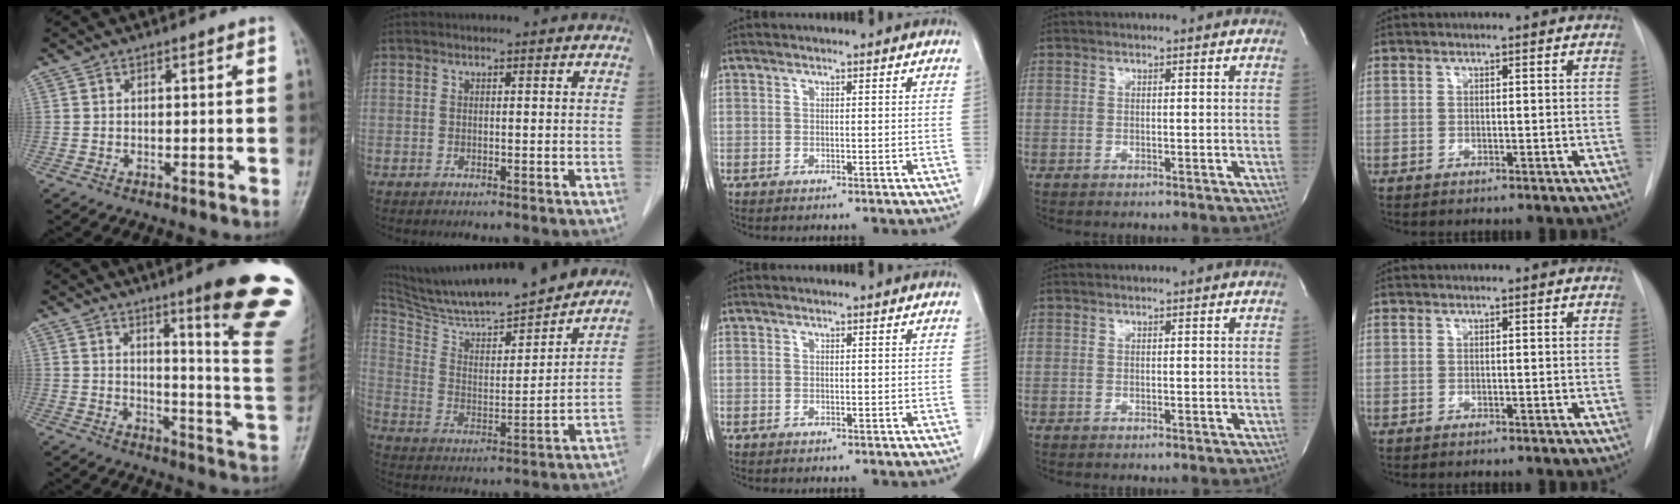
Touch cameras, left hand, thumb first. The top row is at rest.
{"thumb": {"total": 19.8, "force": [11.8, 1.4, 15.8], "torque": [-0.175, -0.077, 0.154]}, "index": {"total": 21.9, "force": [19.8, 2.0, 9.4], "torque": [-0.162, 0.003, 0.310]}}